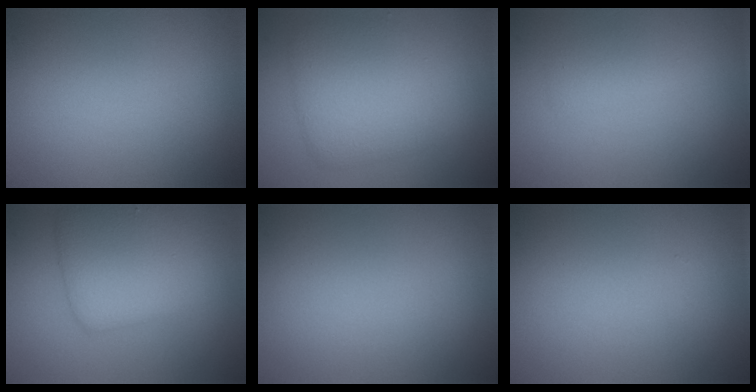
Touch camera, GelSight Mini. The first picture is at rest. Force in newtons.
{"total": 5.4, "press": 5.4, "slide": 0.0}
{"total": 1.3, "press": 1.3, "slide": 0.0}
{"total": 5.4, "press": 5.4, "slide": 0.2}
{"total": 0.0}
{"total": 0.0}